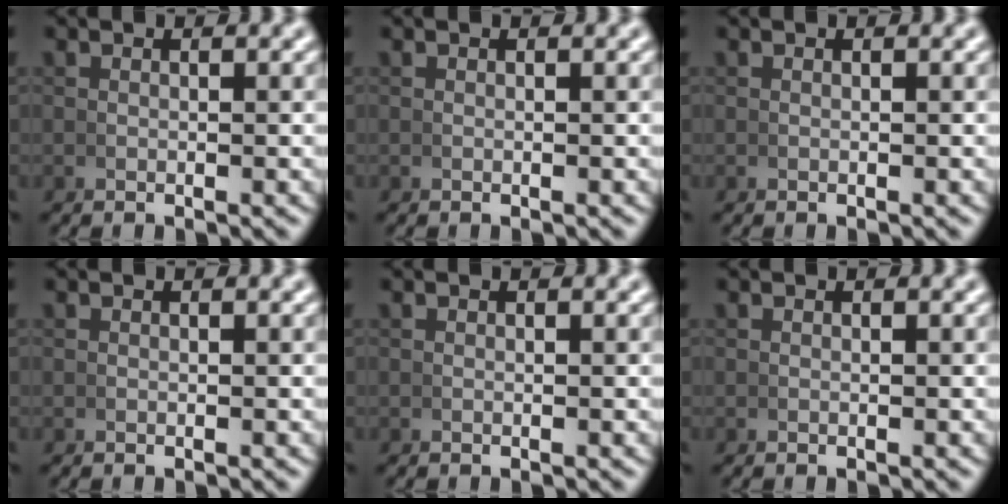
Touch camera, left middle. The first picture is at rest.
{"total": 0.0}
{"total": 0.0}
{"total": 0.0}
{"total": 0.0}
{"total": 0.0}